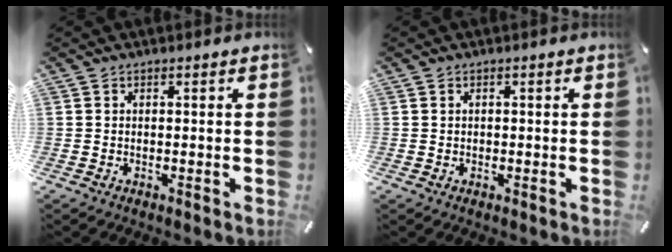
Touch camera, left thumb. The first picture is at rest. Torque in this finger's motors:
{"motor_torque": [-0.18, -0.37, -0.10, 0.03, 0.00]}